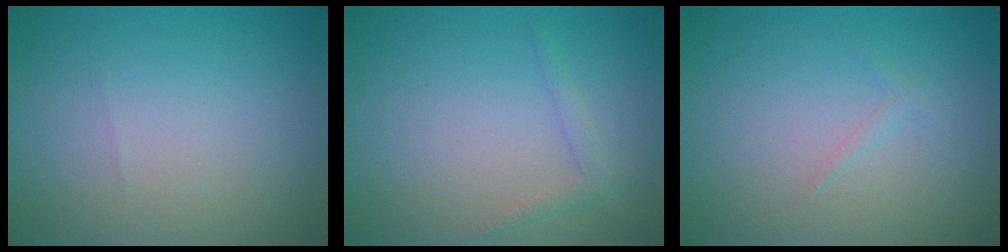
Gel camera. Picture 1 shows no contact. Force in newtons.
{"total": 1.2, "press": 1.2, "slide": 0.1}
{"total": 0.5, "press": 0.5, "slide": 0.1}